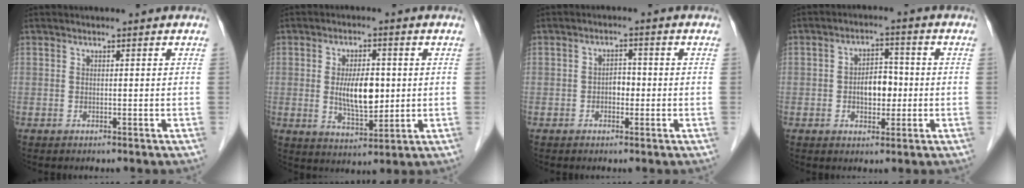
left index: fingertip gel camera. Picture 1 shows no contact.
{"total": 7.7, "force": [0.3, 3.2, 7.0], "torque": [-0.129, -0.004, 0.010]}
{"total": 2.4, "force": [-0.6, 1.5, 1.7], "torque": [-0.022, 0.009, -0.011]}
{"total": 5.3, "force": [-0.7, 3.1, 4.2], "torque": [-0.070, 0.013, -0.011]}